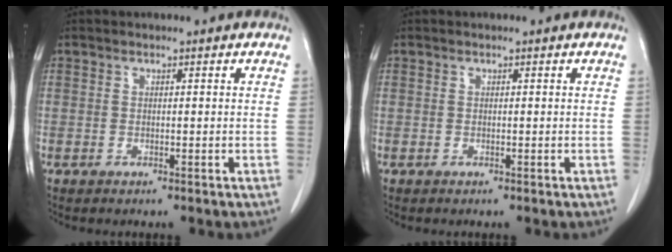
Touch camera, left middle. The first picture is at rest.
{"total": 0.0}